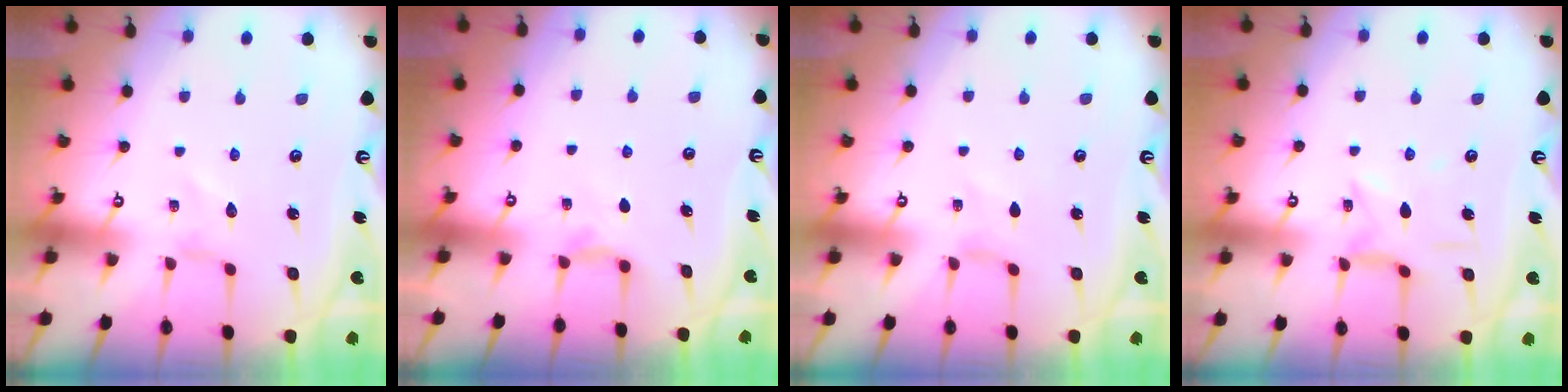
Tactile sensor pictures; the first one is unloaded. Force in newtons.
{"total": 3.8, "press": 3.8, "slide": 0.6}
{"total": 0.0}
{"total": 4.3, "press": 4.3, "slide": 0.4}